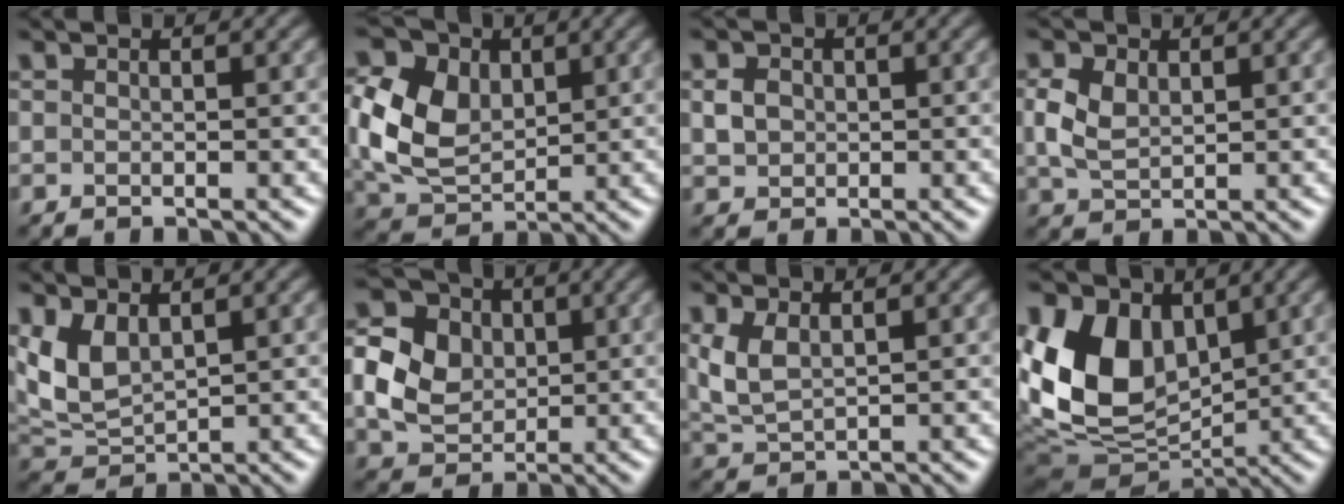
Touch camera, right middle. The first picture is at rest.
{"total": 8.5, "force": [1.3, 6.3, 5.6], "torque": [-0.148, 0.003, 0.024]}
{"total": 1.8, "force": [0.1, 1.6, 0.8], "torque": [-0.018, -0.001, 0.000]}
{"total": 3.2, "force": [0.7, 2.2, 2.2], "torque": [-0.059, 0.002, 0.017]}
{"total": 4.0, "force": [1.4, 2.3, 3.0], "torque": [-0.073, -0.002, 0.033]}
{"total": 6.4, "force": [0.3, 5.3, 3.6], "torque": [-0.089, 0.005, 0.009]}
{"total": 2.9, "force": [0.9, 1.5, 2.3], "torque": [-0.059, 0.000, 0.024]}
{"total": 10.8, "force": [2.2, 7.5, 7.3], "torque": [-0.159, -0.007, 0.035]}